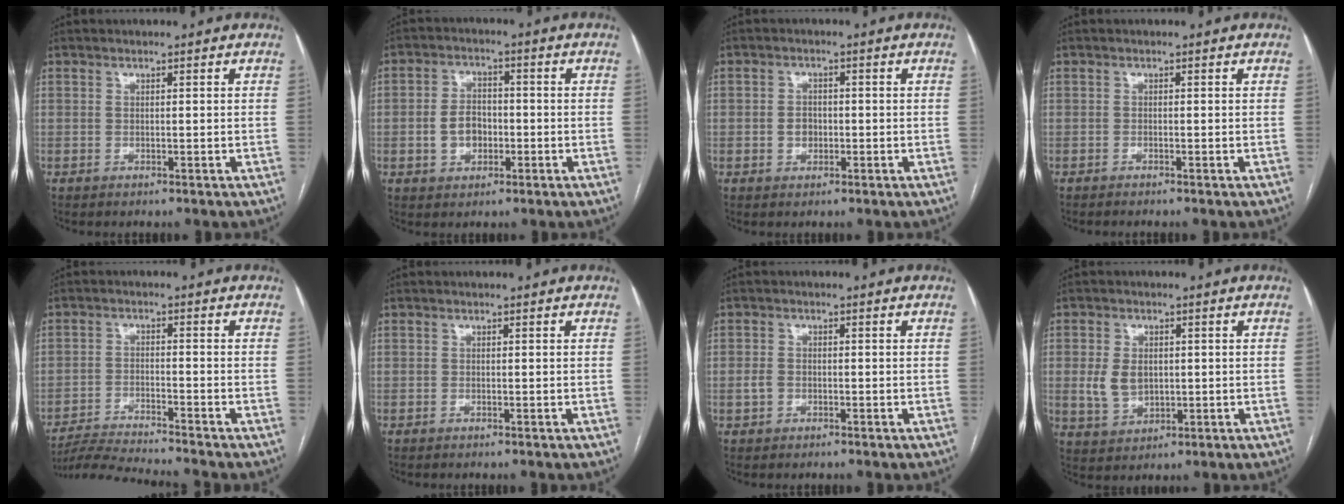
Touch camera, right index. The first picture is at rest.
{"total": 6.6, "force": [-1.4, 4.6, 4.6], "torque": [-0.092, 0.013, -0.022]}
{"total": 2.4, "force": [-0.4, 2.0, 1.3], "torque": [-0.017, 0.005, -0.004]}
{"total": 0.7, "force": [-0.6, 0.0, 0.3], "torque": [-0.005, -0.001, -0.011]}
{"total": 8.6, "force": [-8.2, -1.7, 2.2], "torque": [-0.032, -0.013, -0.147]}
{"total": 0.0}
{"total": 1.8, "force": [-0.5, 1.4, 0.9], "torque": [-0.021, 0.004, -0.008]}
{"total": 5.5, "force": [0.3, 4.0, 3.8], "torque": [-0.081, 0.006, 0.018]}